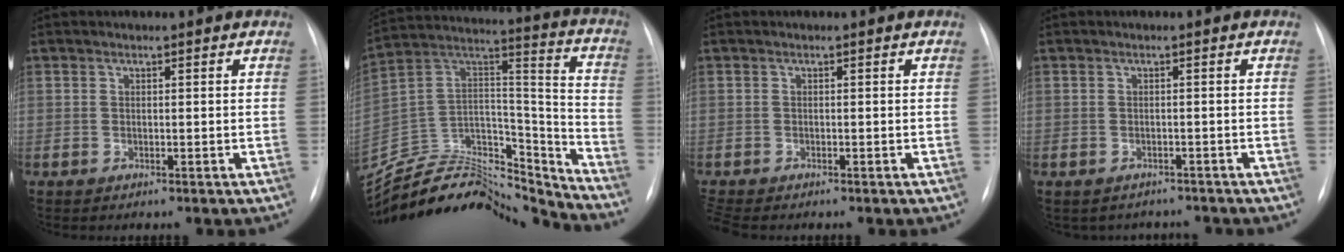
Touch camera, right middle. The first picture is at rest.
{"total": 24.0, "force": [-22.6, 5.8, 5.8], "torque": [-0.137, 0.038, -0.372]}
{"total": 2.1, "force": [-1.9, 0.4, 0.8], "torque": [-0.018, -0.006, -0.032]}
{"total": 4.5, "force": [-3.9, 2.2, 0.0], "torque": [0.003, 0.012, -0.043]}